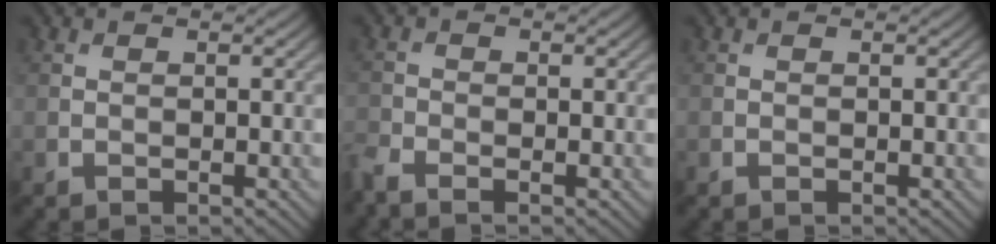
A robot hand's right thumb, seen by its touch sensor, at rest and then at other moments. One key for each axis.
{"total": 2.5, "fx": -2.2, "fy": 0.6, "fz": 1.1, "tx": -0.033, "ty": -0.012, "tz": -0.057}
{"total": 0.0}